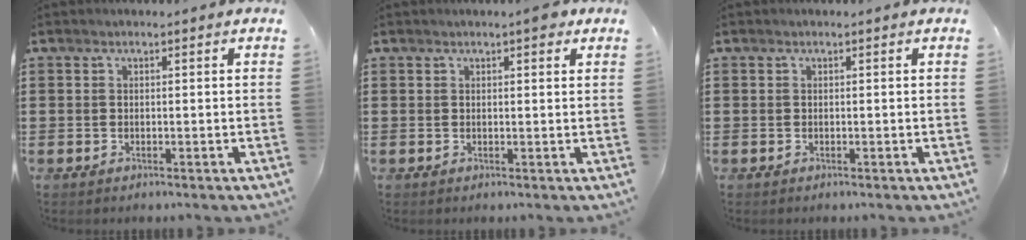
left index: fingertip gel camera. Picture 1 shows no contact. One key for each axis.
{"total": 2.0, "fx": 1.3, "fy": 0.4, "fz": 1.5, "tx": -0.023, "ty": 0.000, "tz": 0.020}
{"total": 0.0}